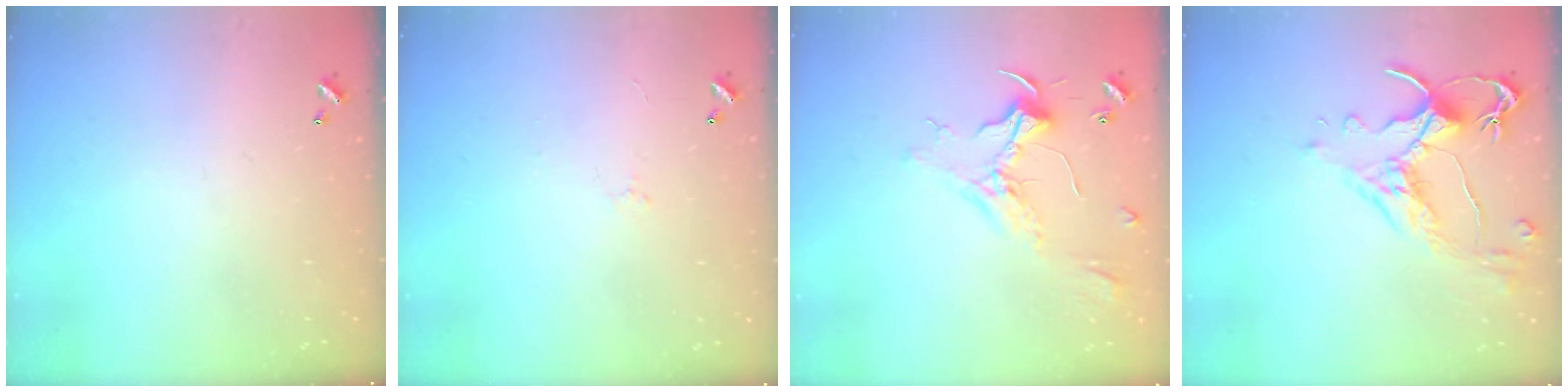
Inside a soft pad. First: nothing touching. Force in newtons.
{"total": 0.5, "press": 0.1, "slide": 0.5}
{"total": 2.3, "press": 2.2, "slide": 0.8}
{"total": 2.5, "press": 2.1, "slide": 1.2}